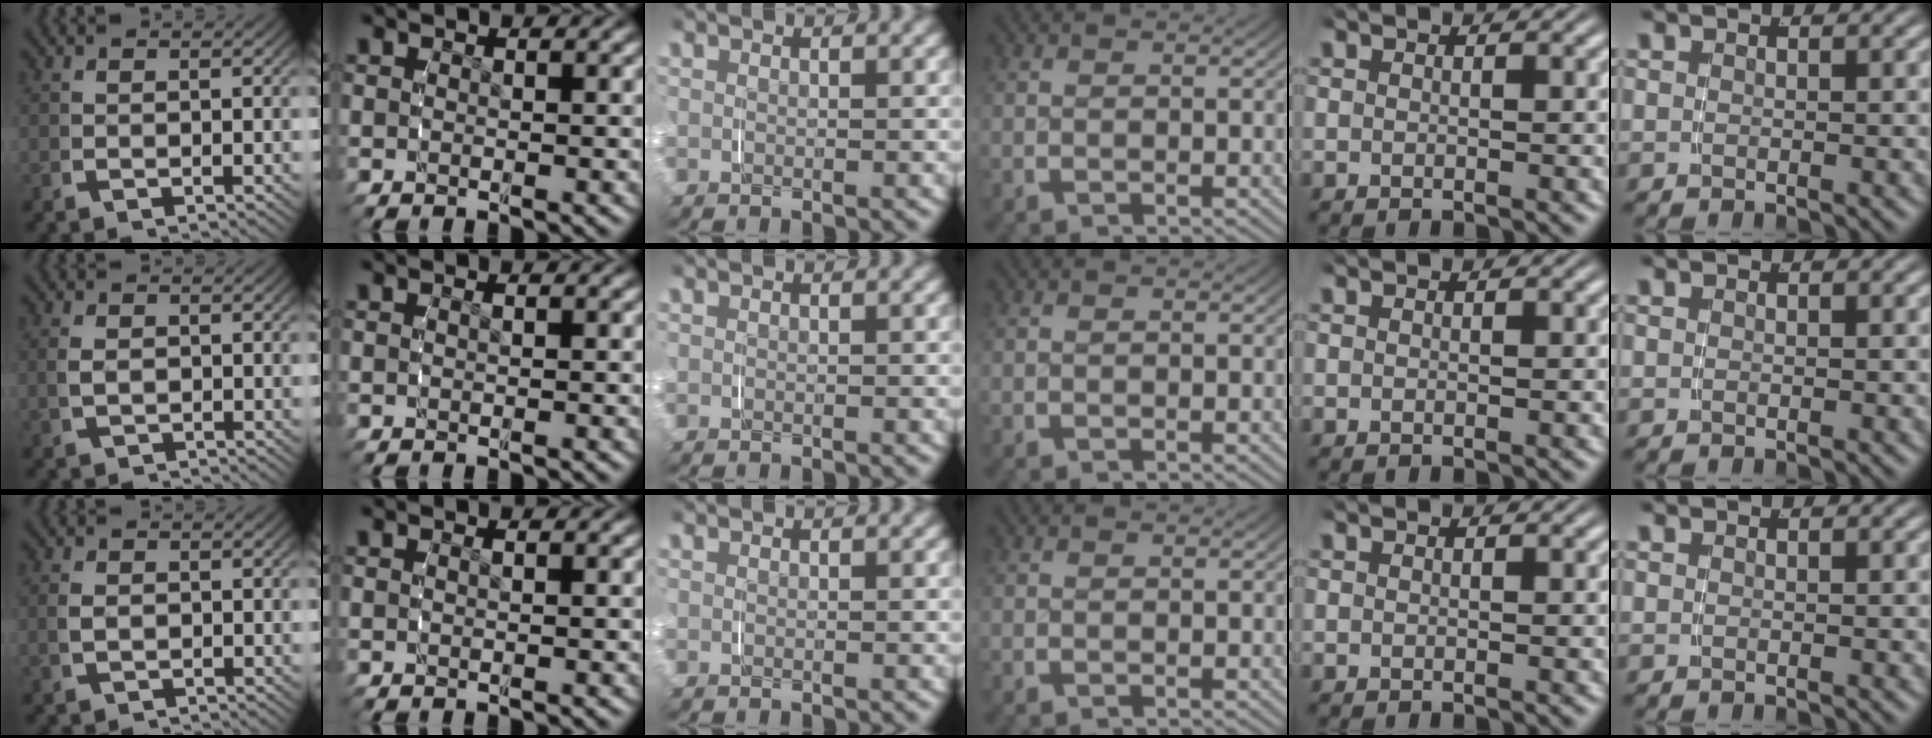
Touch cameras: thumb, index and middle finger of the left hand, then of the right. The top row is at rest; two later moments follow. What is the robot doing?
{"motion": "grasp_and_lifting", "object": "pen bag"}